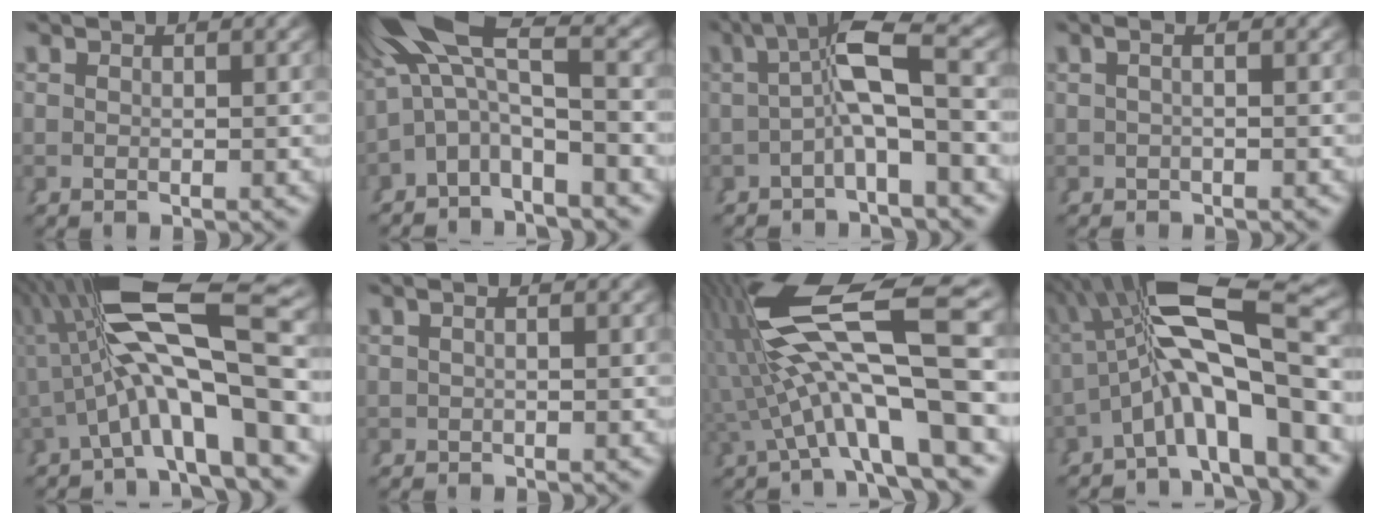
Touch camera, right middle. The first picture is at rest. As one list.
[{"total": 6.5, "force": [-0.1, 4.4, 4.9], "torque": [-0.105, -0.018, 0.001]}, {"total": 4.5, "force": [0.2, 0.1, 4.5], "torque": [-0.067, 0.008, 0.006]}, {"total": 1.2, "force": [0.1, -0.2, 1.2], "torque": [-0.007, 0.014, -0.005]}, {"total": 11.3, "force": [2.6, 3.5, 10.5], "torque": [-0.153, 0.015, 0.043]}, {"total": 0.7, "force": [0.2, -0.3, 0.5], "torque": [0.001, 0.011, -0.001]}, {"total": 13.9, "force": [3.2, 4.7, 12.7], "torque": [-0.217, 0.019, 0.057]}, {"total": 9.4, "force": [1.2, 2.9, 8.8], "torque": [-0.137, 0.006, 0.026]}]